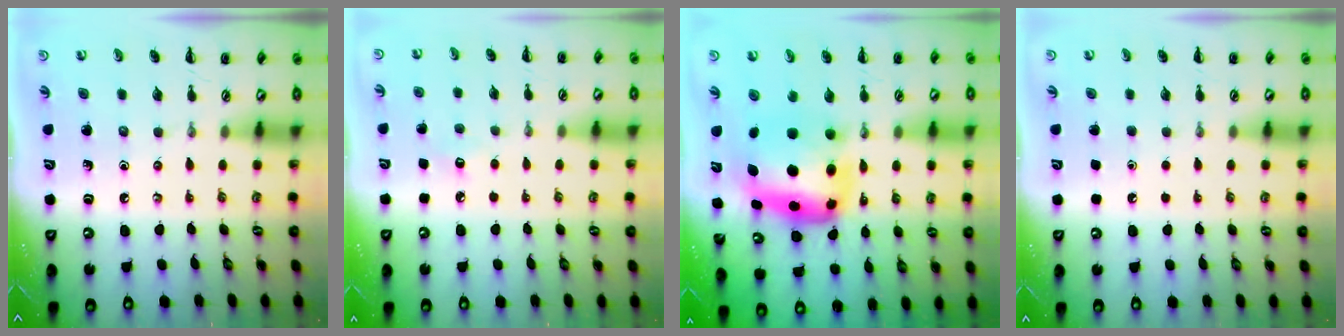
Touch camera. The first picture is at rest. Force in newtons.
{"total": 5.2, "press": 5.0, "slide": 1.3}
{"total": 8.4, "press": 8.1, "slide": 2.2}
{"total": 1.7, "press": 1.7, "slide": 0.1}